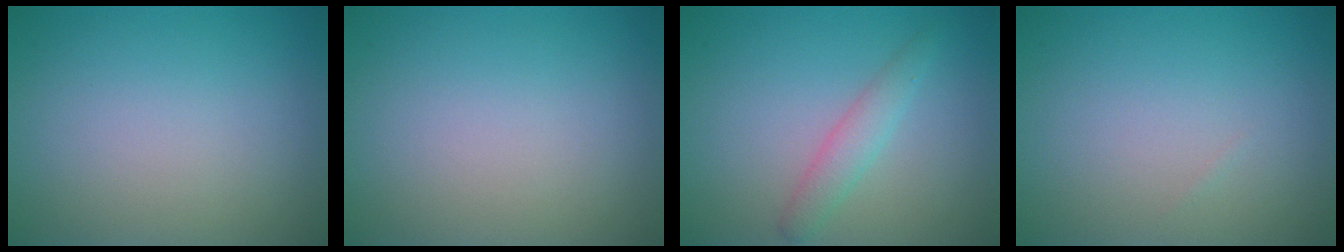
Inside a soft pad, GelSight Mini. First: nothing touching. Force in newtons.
{"total": 0.0}
{"total": 2.1, "press": 2.1, "slide": 0.0}
{"total": 0.0}